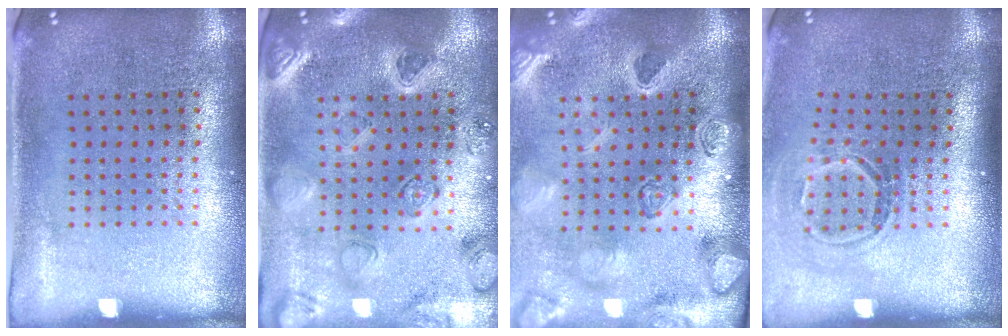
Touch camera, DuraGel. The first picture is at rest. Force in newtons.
{"total": 2.3, "press": 2.2, "slide": 0.3}
{"total": 4.1, "press": 3.3, "slide": 2.5}
{"total": 1.7, "press": 1.2, "slide": 1.2}